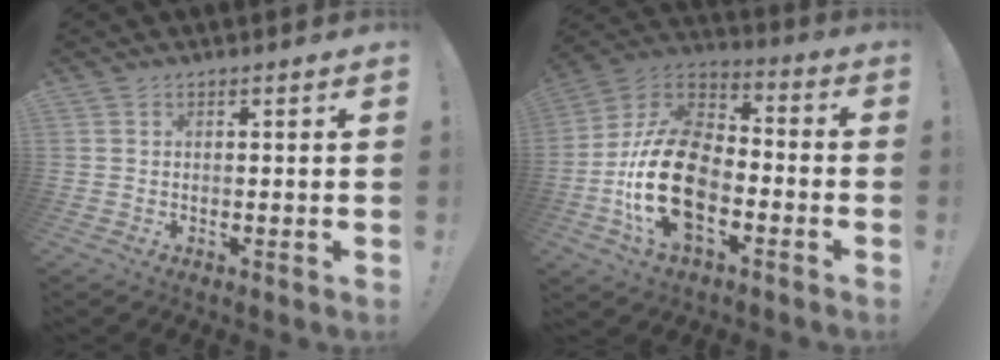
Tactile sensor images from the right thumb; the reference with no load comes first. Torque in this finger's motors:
{"motor_torque": [2.47, 2.54, 1.52, -1.25, 0.70]}